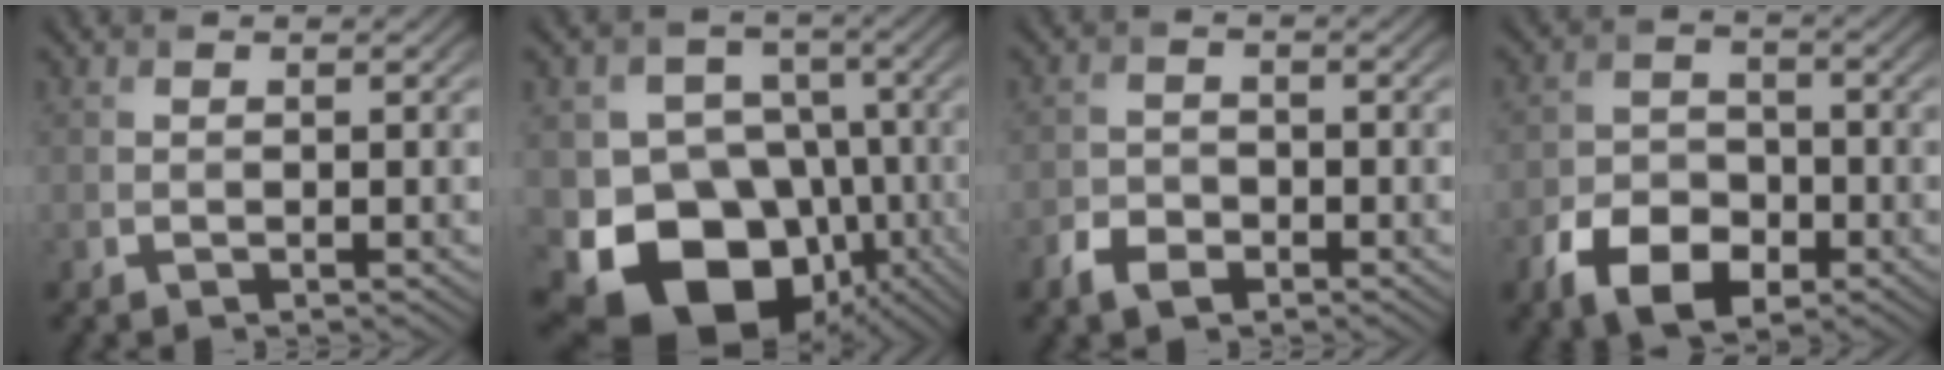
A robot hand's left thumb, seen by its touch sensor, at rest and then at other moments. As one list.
[{"total": 15.9, "force": [-6.5, 12.4, 7.5], "torque": [-0.141, -0.024, -0.116]}, {"total": 3.1, "force": [-2.0, 1.9, 1.3], "torque": [-0.029, -0.004, -0.046]}, {"total": 7.7, "force": [-4.0, 4.9, 4.4], "torque": [-0.090, -0.013, -0.075]}]